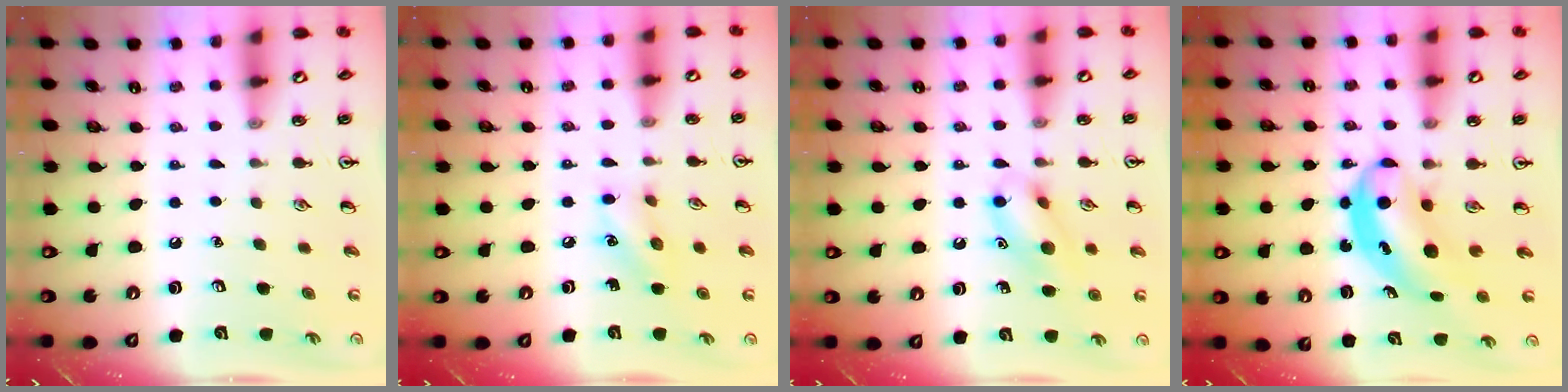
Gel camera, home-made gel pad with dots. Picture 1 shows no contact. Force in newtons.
{"total": 7.6, "press": 7.5, "slide": 1.2}
{"total": 11.3, "press": 11.2, "slide": 1.9}
{"total": 6.1, "press": 6.0, "slide": 1.2}